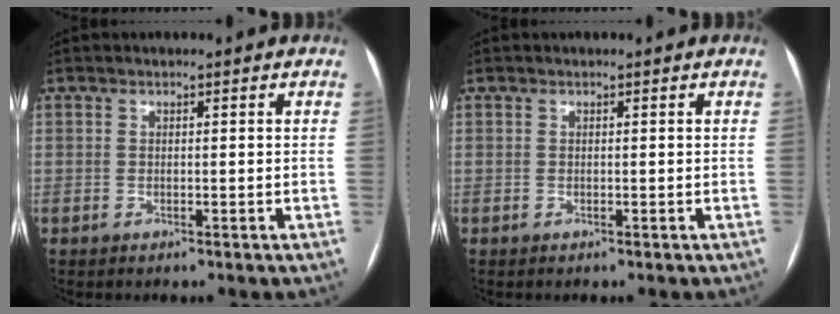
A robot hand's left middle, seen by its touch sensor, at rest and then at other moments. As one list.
[{"total": 0.0}]